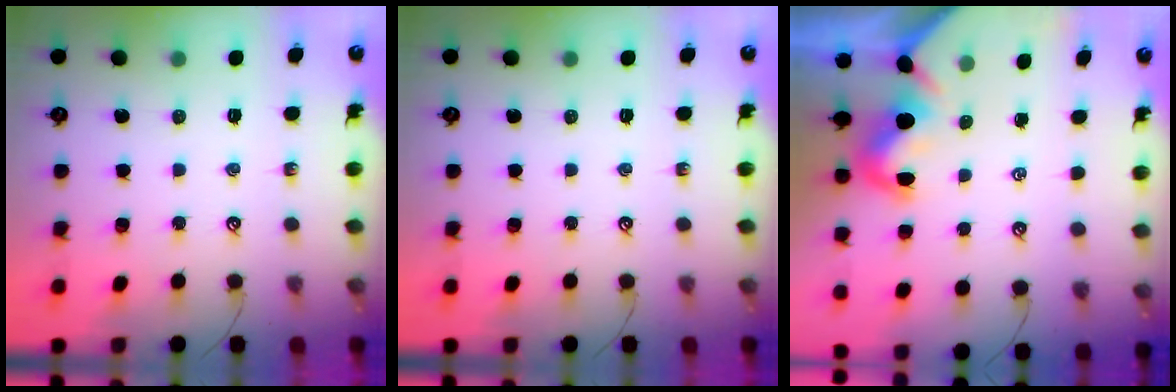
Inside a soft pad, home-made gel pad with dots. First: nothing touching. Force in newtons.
{"total": 0.0}
{"total": 1.7, "press": 1.6, "slide": 0.5}